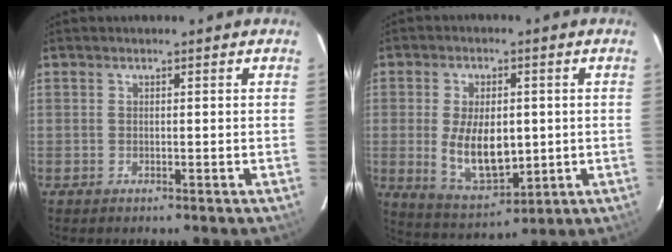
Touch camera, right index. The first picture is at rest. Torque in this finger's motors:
{"motor_torque": [0.65, -0.34, 0.36, 0.08]}